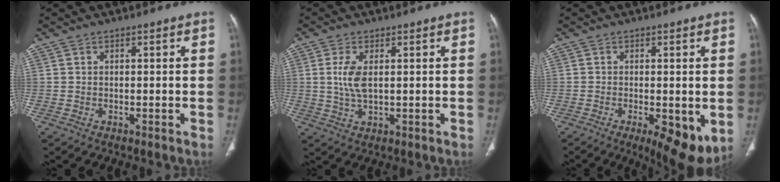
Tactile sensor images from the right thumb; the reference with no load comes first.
{"total": 5.1, "force": [0.8, 2.4, 4.5], "torque": [-0.101, -0.005, 0.018]}
{"total": 9.8, "force": [-2.8, 3.4, 8.8], "torque": [-0.122, -0.021, -0.035]}